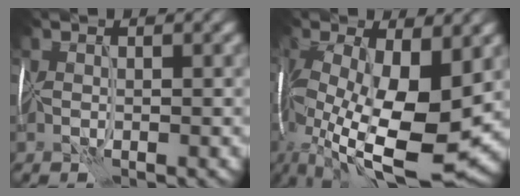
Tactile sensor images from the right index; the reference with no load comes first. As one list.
[{"total": 14.2, "force": [-3.1, 6.0, 12.6], "torque": [-0.233, -0.029, -0.039]}]